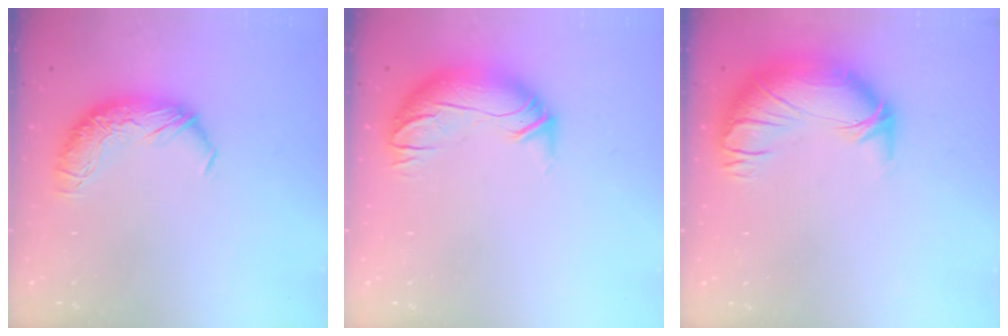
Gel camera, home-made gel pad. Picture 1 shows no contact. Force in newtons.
{"total": 3.0, "press": 1.0, "slide": 2.8}
{"total": 3.8, "press": 2.1, "slide": 3.2}